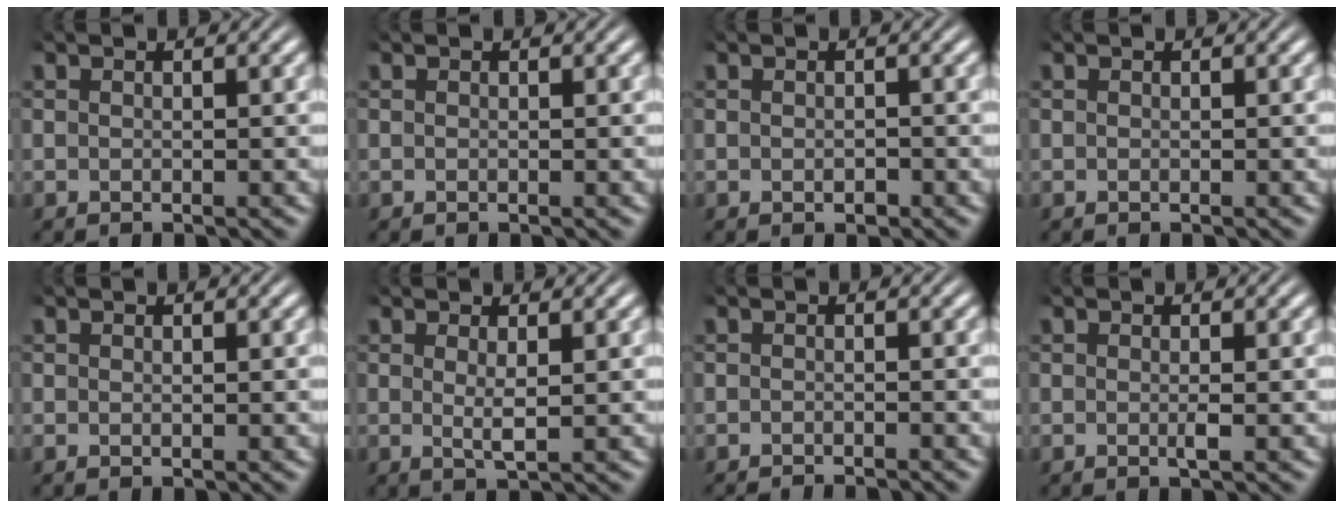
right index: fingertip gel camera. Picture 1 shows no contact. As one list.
[{"total": 0.0}, {"total": 0.8, "force": [-0.6, 0.4, 0.4], "torque": [-0.007, -0.003, -0.010]}, {"total": 0.0}, {"total": 0.0}, {"total": 1.6, "force": [0.3, 0.0, 1.6], "torque": [-0.034, -0.012, 0.012]}, {"total": 2.3, "force": [-2.3, 0.2, 0.0], "torque": [-0.002, -0.009, -0.034]}, {"total": 0.7, "force": [-0.2, 0.0, 0.7], "torque": [-0.013, -0.004, -0.005]}]